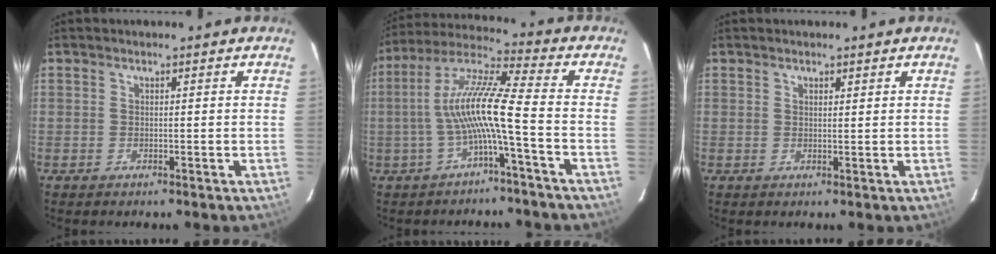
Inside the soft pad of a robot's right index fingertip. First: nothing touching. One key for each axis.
{"total": 10.9, "fx": -2.9, "fy": -0.2, "fz": 10.5, "tx": -0.212, "ty": 0.014, "tz": -0.054}
{"total": 1.0, "fx": 0.8, "fy": 0.4, "fz": 0.4, "tx": -0.005, "ty": 0.001, "tz": 0.014}